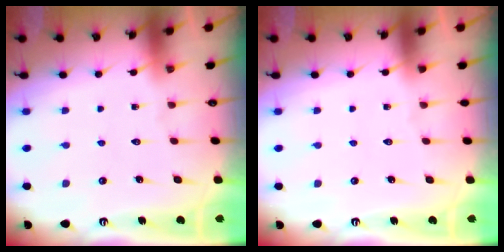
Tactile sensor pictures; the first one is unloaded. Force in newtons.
{"total": 0.0}